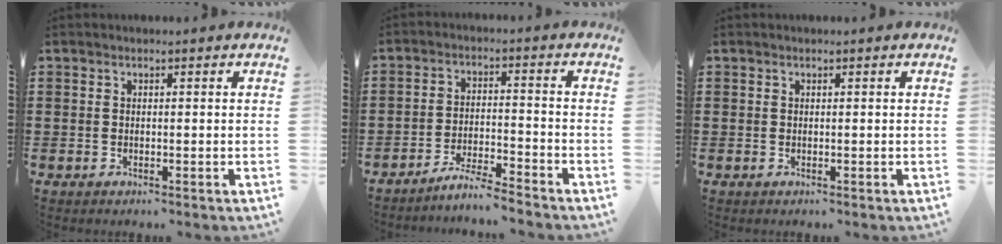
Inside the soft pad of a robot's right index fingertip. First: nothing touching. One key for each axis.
{"total": 4.7, "fx": -4.5, "fy": -0.5, "fz": 1.3, "tx": -0.031, "ty": -0.005, "tz": -0.092}
{"total": 0.0}